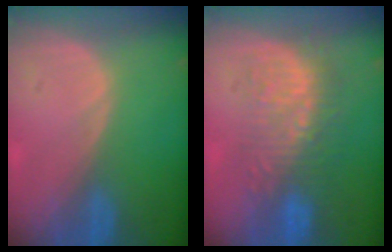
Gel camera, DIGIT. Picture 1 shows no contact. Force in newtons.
{"total": 8.8, "press": 8.5, "slide": 2.5}